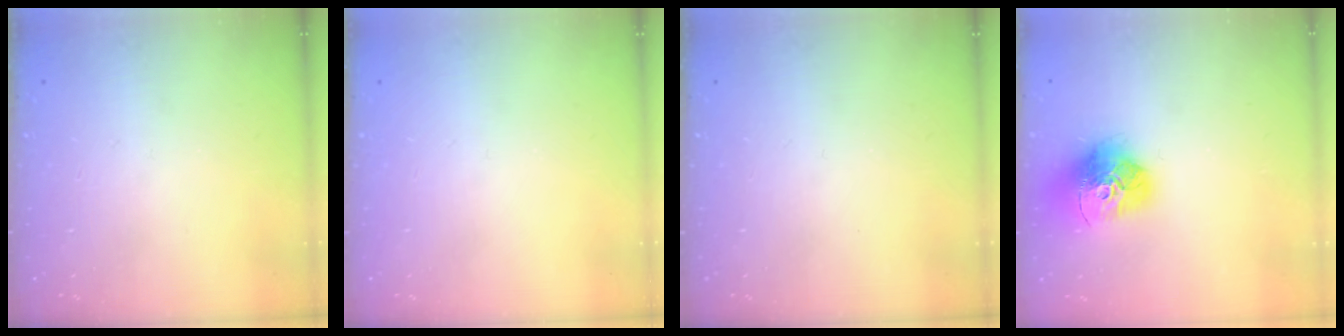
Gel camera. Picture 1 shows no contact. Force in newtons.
{"total": 0.0}
{"total": 0.0}
{"total": 17.6, "press": 17.5, "slide": 1.9}